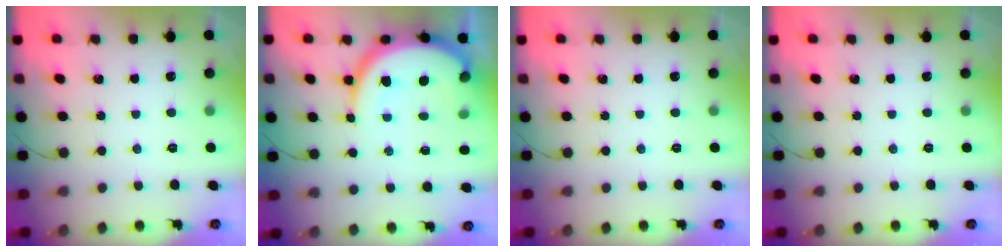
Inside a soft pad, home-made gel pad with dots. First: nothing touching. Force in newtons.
{"total": 13.0, "press": 12.9, "slide": 1.5}
{"total": 0.0}
{"total": 0.0}